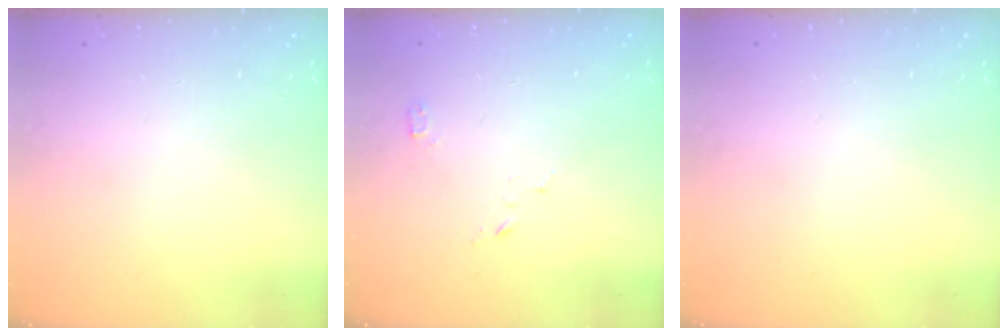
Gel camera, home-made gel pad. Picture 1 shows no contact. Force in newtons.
{"total": 3.2, "press": 3.2, "slide": 0.3}
{"total": 0.0}